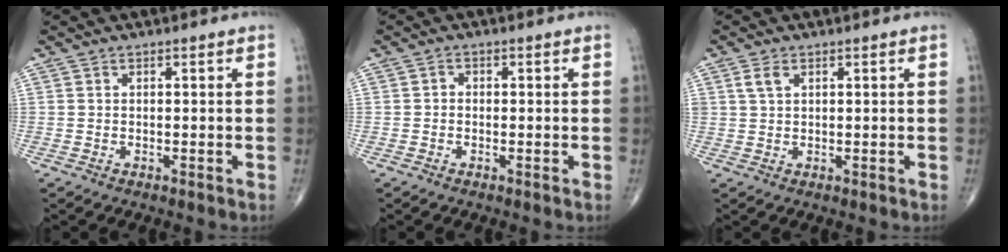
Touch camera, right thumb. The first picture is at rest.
{"total": 1.1, "force": [-0.1, 0.9, 0.5], "torque": [0.002, 0.005, -0.006]}
{"total": 2.4, "force": [1.2, 1.4, 1.6], "torque": [-0.030, 0.002, 0.028]}